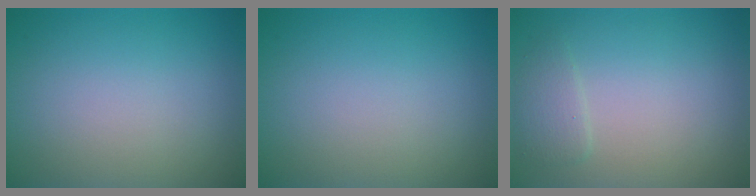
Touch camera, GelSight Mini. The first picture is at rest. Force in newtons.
{"total": 0.0}
{"total": 1.4, "press": 1.4, "slide": 0.1}